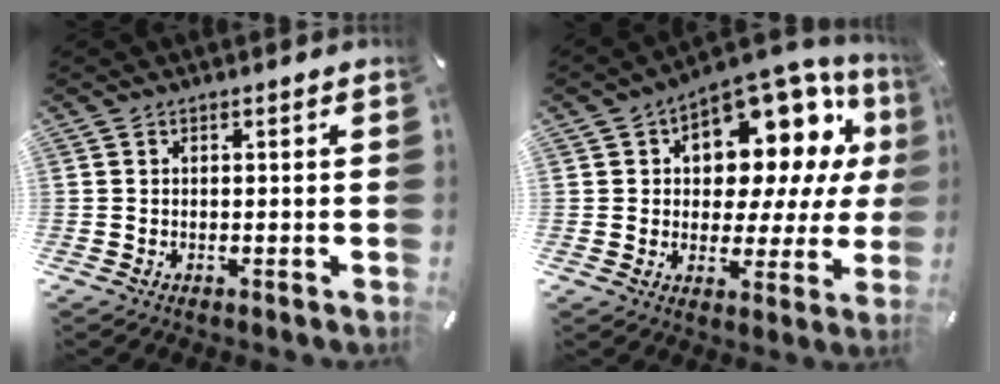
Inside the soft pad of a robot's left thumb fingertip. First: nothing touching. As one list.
[{"total": 14.3, "force": [8.2, 8.8, 7.7], "torque": [-0.108, -0.075, 0.143]}]